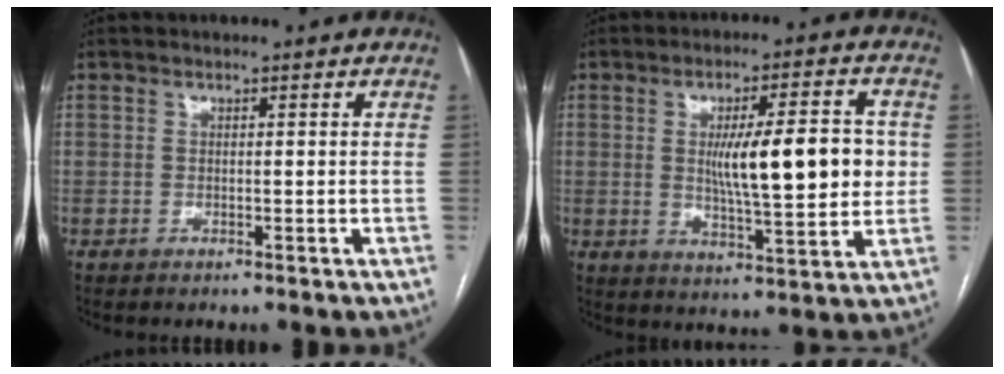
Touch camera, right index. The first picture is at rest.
{"total": 13.3, "force": [1.2, 2.7, 13.0], "torque": [-0.197, 0.008, 0.022]}